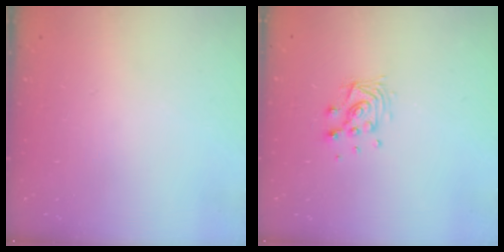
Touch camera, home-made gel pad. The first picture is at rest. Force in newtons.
{"total": 9.8, "press": 9.8, "slide": 0.6}